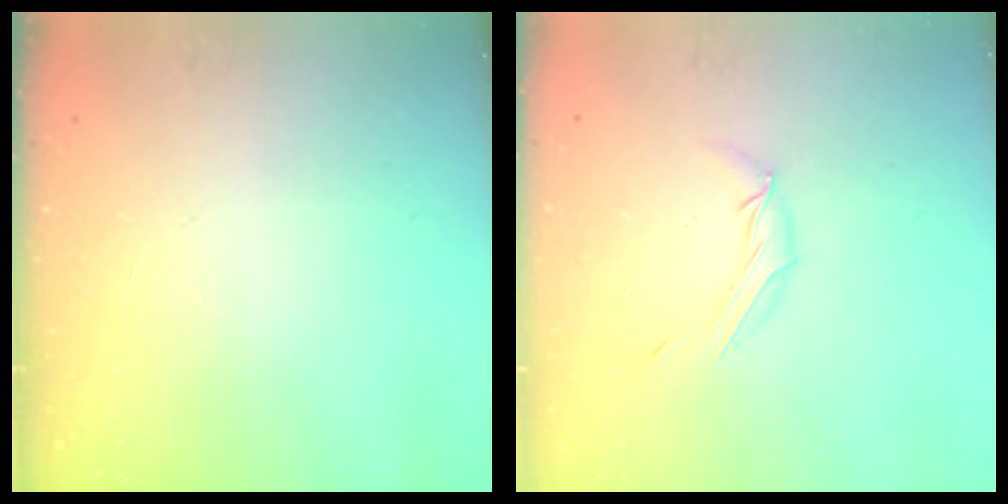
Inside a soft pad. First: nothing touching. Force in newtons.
{"total": 6.6, "press": 6.6, "slide": 0.6}